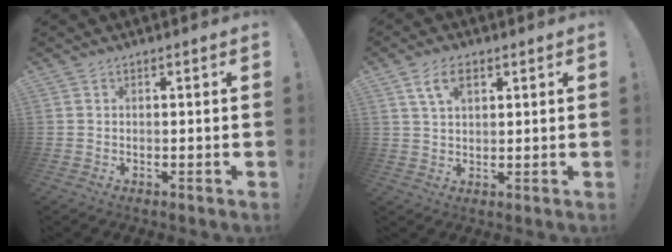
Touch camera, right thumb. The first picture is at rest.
{"total": 6.7, "force": [3.0, 3.5, 4.8], "torque": [-0.091, 0.002, 0.057]}